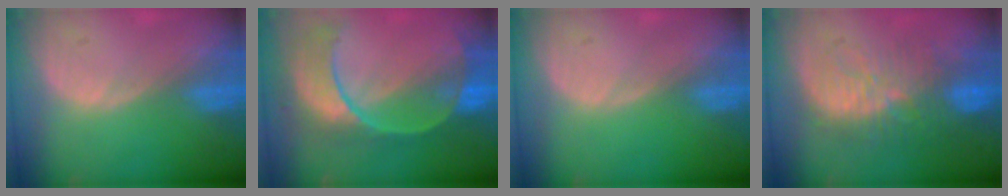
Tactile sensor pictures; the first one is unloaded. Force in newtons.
{"total": 10.8, "press": 9.3, "slide": 5.6}
{"total": 0.0}
{"total": 10.7, "press": 9.9, "slide": 4.2}